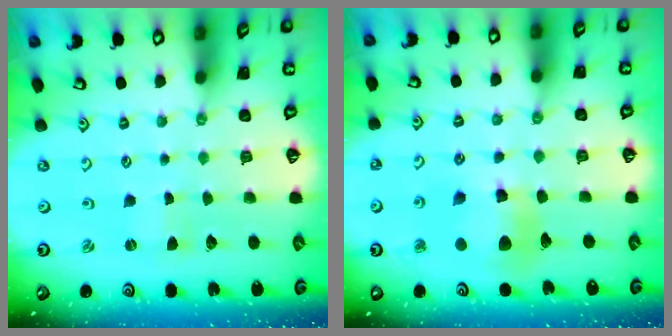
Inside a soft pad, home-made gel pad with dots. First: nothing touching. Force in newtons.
{"total": 11.0, "press": 10.9, "slide": 1.5}